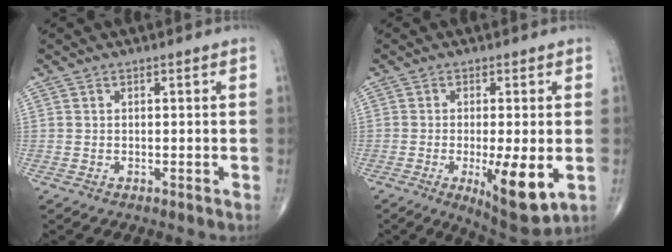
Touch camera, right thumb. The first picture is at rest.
{"total": 10.7, "force": [-2.5, 2.9, 10.0], "torque": [-0.149, -0.025, -0.031]}